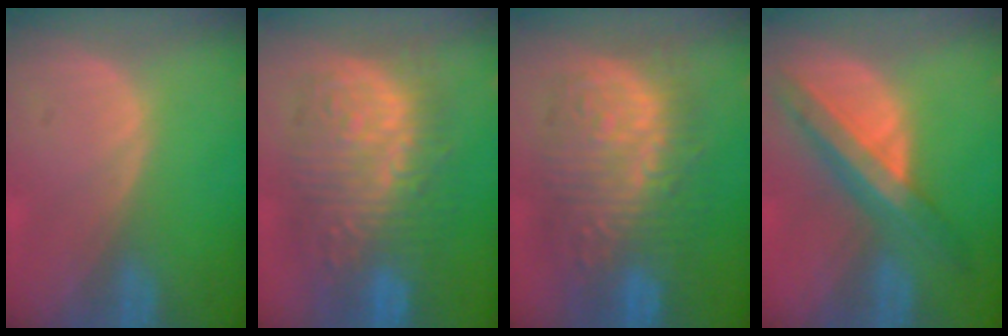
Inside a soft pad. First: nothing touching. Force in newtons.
{"total": 13.0, "press": 13.0, "slide": 1.3}
{"total": 13.0, "press": 13.0, "slide": 1.3}
{"total": 8.5, "press": 7.2, "slide": 4.4}